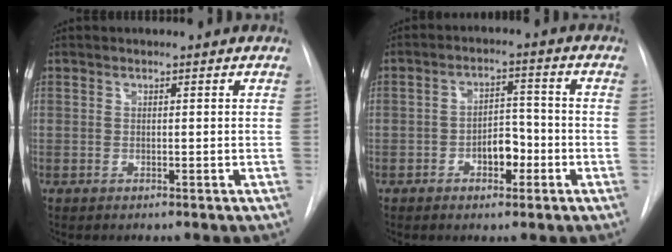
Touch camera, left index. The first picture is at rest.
{"total": 5.1, "force": [-2.6, 2.6, 3.4], "torque": [-0.049, 0.008, -0.042]}